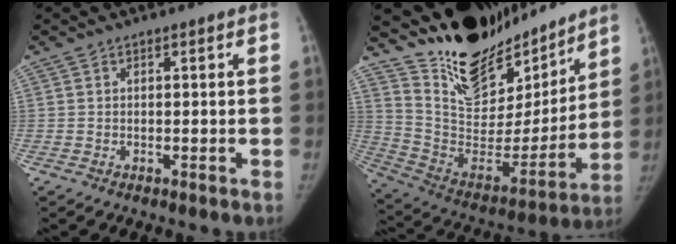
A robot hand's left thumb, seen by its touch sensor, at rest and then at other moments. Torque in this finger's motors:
{"motor_torque": [1.21, -0.51, 1.60, -1.17, 0.27]}